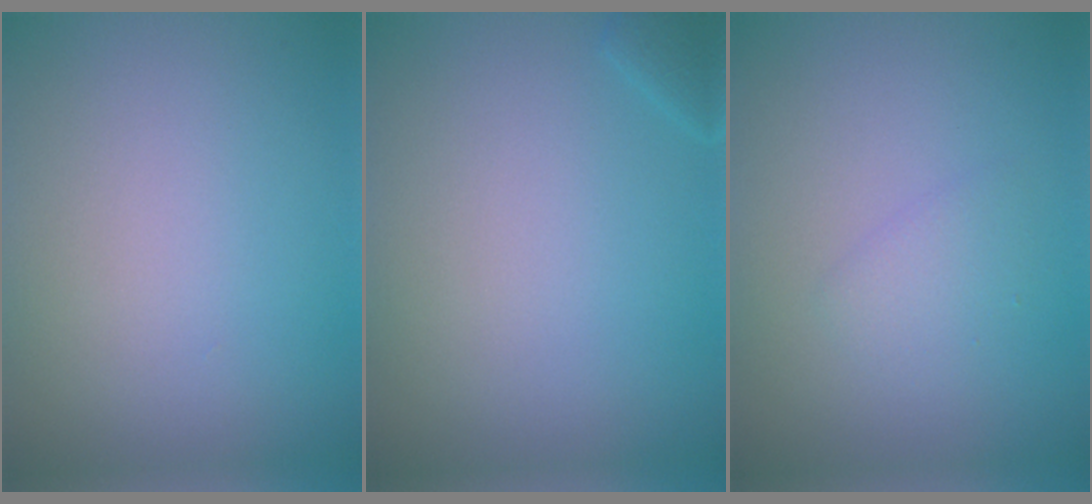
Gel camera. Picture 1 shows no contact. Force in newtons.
{"total": 1.1, "press": 1.1, "slide": 0.1}
{"total": 1.4, "press": 1.4, "slide": 0.0}